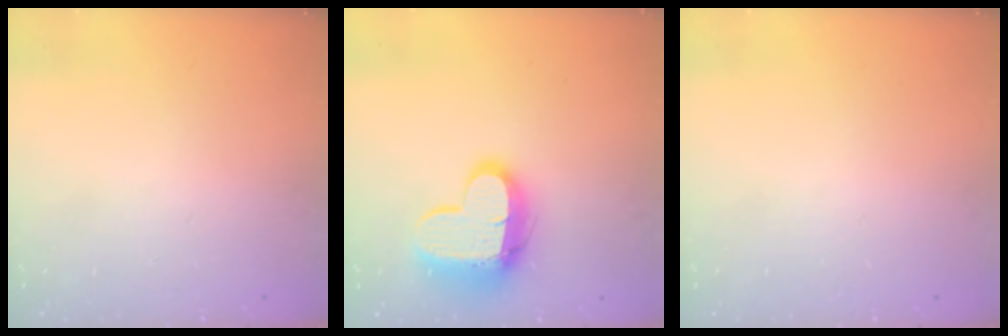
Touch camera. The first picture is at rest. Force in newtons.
{"total": 13.7, "press": 13.6, "slide": 1.3}
{"total": 0.0}